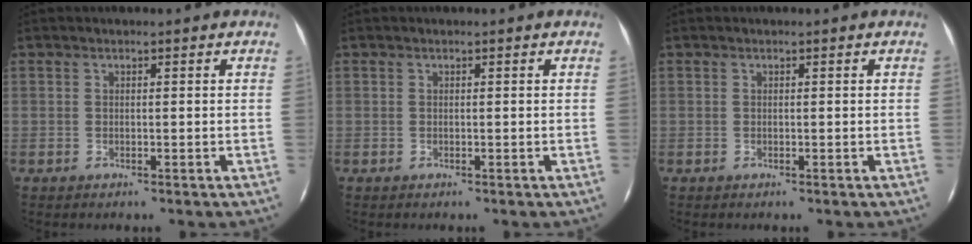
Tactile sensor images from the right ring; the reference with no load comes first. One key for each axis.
{"total": 0.0}
{"total": 0.0}